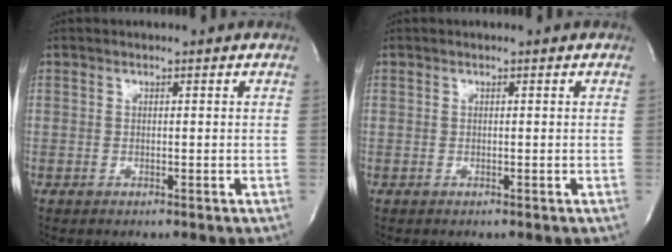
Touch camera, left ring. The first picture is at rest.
{"total": 0.0}